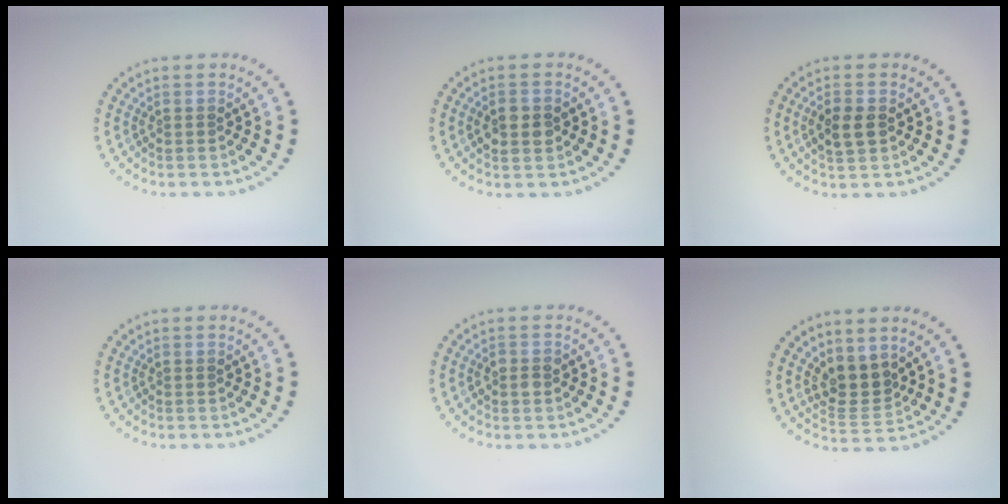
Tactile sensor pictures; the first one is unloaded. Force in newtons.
{"total": 2.9, "press": 2.9, "slide": 0.1}
{"total": 2.5, "press": 2.5, "slide": 0.3}
{"total": 0.0}
{"total": 1.3, "press": 1.2, "slide": 0.3}
{"total": 3.1, "press": 2.6, "slide": 1.7}